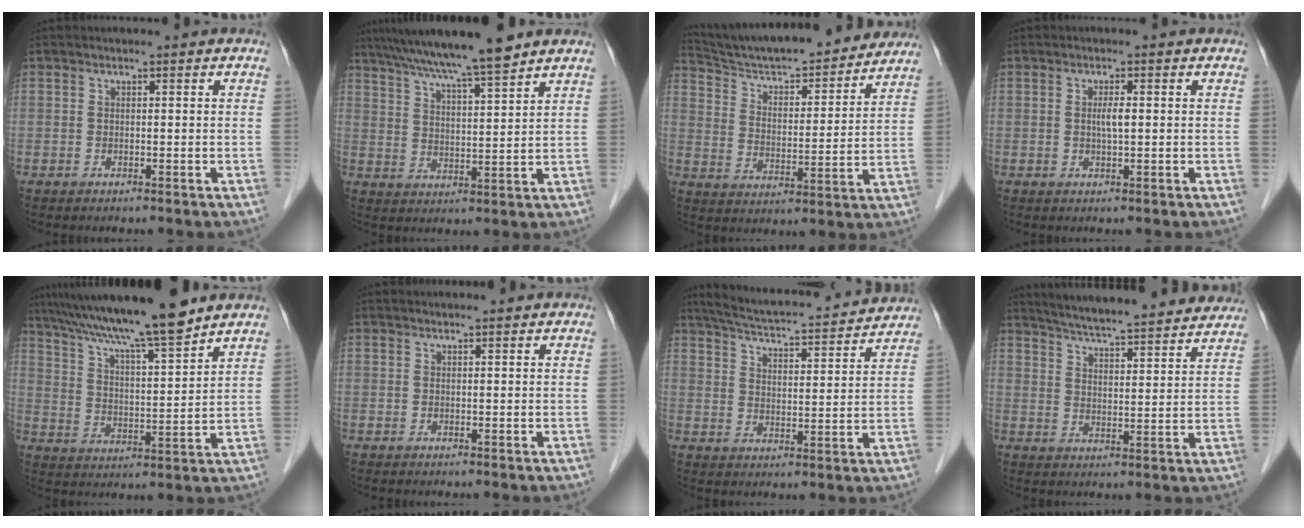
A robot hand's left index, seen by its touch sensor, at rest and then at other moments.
{"total": 12.7, "force": [10.5, -0.5, 7.1], "torque": [-0.122, 0.013, 0.167]}
{"total": 21.7, "force": [20.0, 3.0, 8.0], "torque": [-0.125, -0.006, 0.289]}
{"total": 1.9, "force": [-0.2, 0.1, 1.9], "torque": [-0.035, -0.004, -0.004]}
{"total": 15.6, "force": [13.0, -0.2, 8.5], "torque": [-0.146, 0.007, 0.215]}
{"total": 2.5, "force": [2.4, 0.0, 0.7], "torque": [-0.009, 0.013, 0.026]}
{"total": 18.9, "force": [17.6, 2.0, 6.8], "torque": [-0.111, 0.002, 0.241]}
{"total": 24.3, "force": [22.3, 2.2, 9.2], "torque": [-0.146, -0.020, 0.290]}